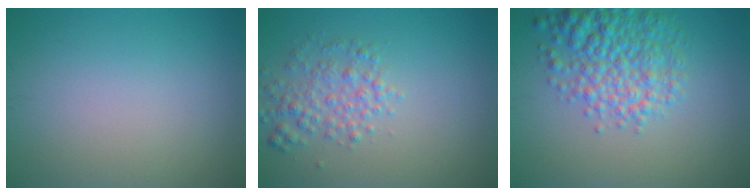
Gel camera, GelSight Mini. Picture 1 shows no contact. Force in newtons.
{"total": 2.9, "press": 2.9, "slide": 0.1}
{"total": 5.8, "press": 5.8, "slide": 0.3}